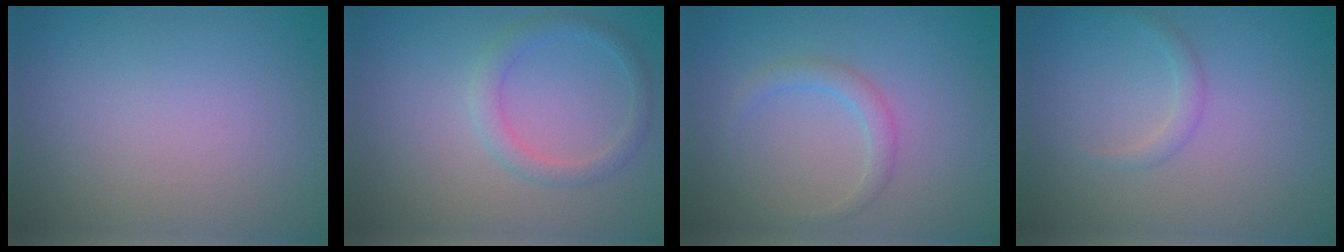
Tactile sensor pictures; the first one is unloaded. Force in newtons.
{"total": 2.0, "press": 2.0, "slide": 0.1}
{"total": 1.7, "press": 1.7, "slide": 0.1}
{"total": 1.0, "press": 1.0, "slide": 0.1}